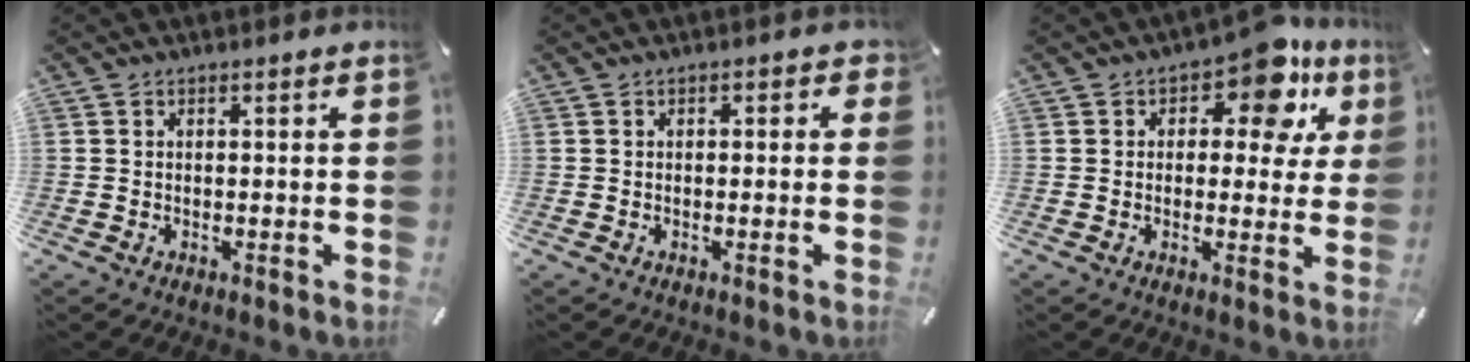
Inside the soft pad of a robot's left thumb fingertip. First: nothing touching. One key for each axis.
{"total": 1.1, "fx": -0.3, "fy": 0.9, "fz": 0.5, "tx": -0.001, "ty": 0.002, "tz": -0.008}
{"total": 11.5, "fx": 6.3, "fy": 6.0, "fz": 7.6, "tx": -0.092, "ty": -0.039, "tz": 0.103}